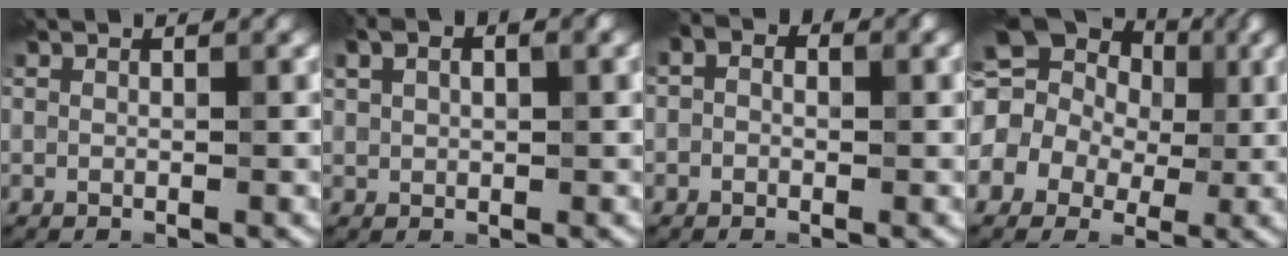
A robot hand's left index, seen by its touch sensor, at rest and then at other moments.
{"total": 3.7, "force": [1.8, 1.9, 2.5], "torque": [-0.044, 0.007, 0.028]}
{"total": 2.5, "force": [0.5, 1.8, 1.7], "torque": [-0.016, 0.007, -0.017]}
{"total": 16.4, "force": [2.4, 14.4, 7.5], "torque": [-0.155, 0.025, -0.010]}